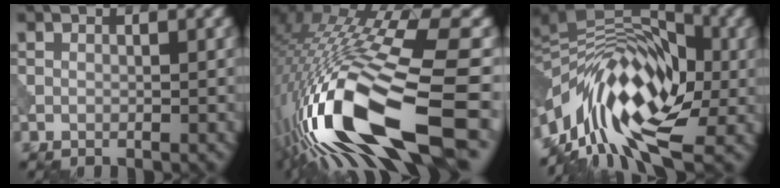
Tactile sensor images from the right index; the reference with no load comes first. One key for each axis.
{"total": 17.0, "fx": -5.4, "fy": 4.9, "fz": 15.3, "tx": -0.294, "ty": -0.007, "tz": -0.089}
{"total": 13.8, "fx": -4.0, "fy": 6.7, "fz": 11.4, "tx": -0.188, "ty": 0.034, "tz": -0.092}